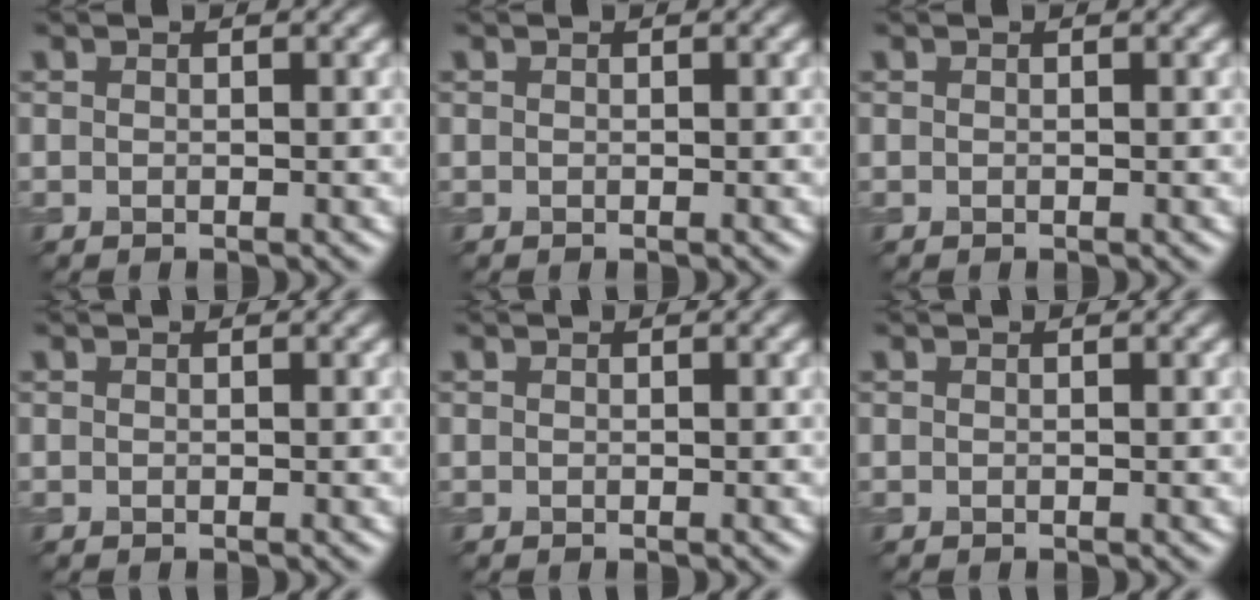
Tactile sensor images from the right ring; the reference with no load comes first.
{"total": 0.0}
{"total": 0.0}
{"total": 0.0}
{"total": 0.0}
{"total": 0.0}